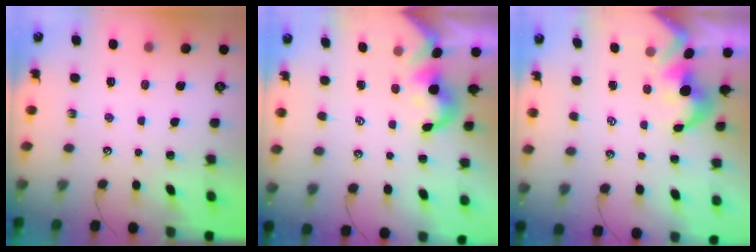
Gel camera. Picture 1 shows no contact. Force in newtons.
{"total": 0.0}
{"total": 1.7, "press": 1.4, "slide": 1.0}